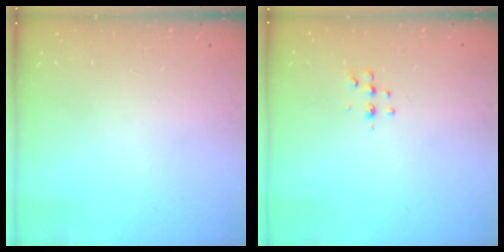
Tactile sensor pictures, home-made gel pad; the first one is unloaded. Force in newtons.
{"total": 5.2, "press": 5.0, "slide": 1.1}